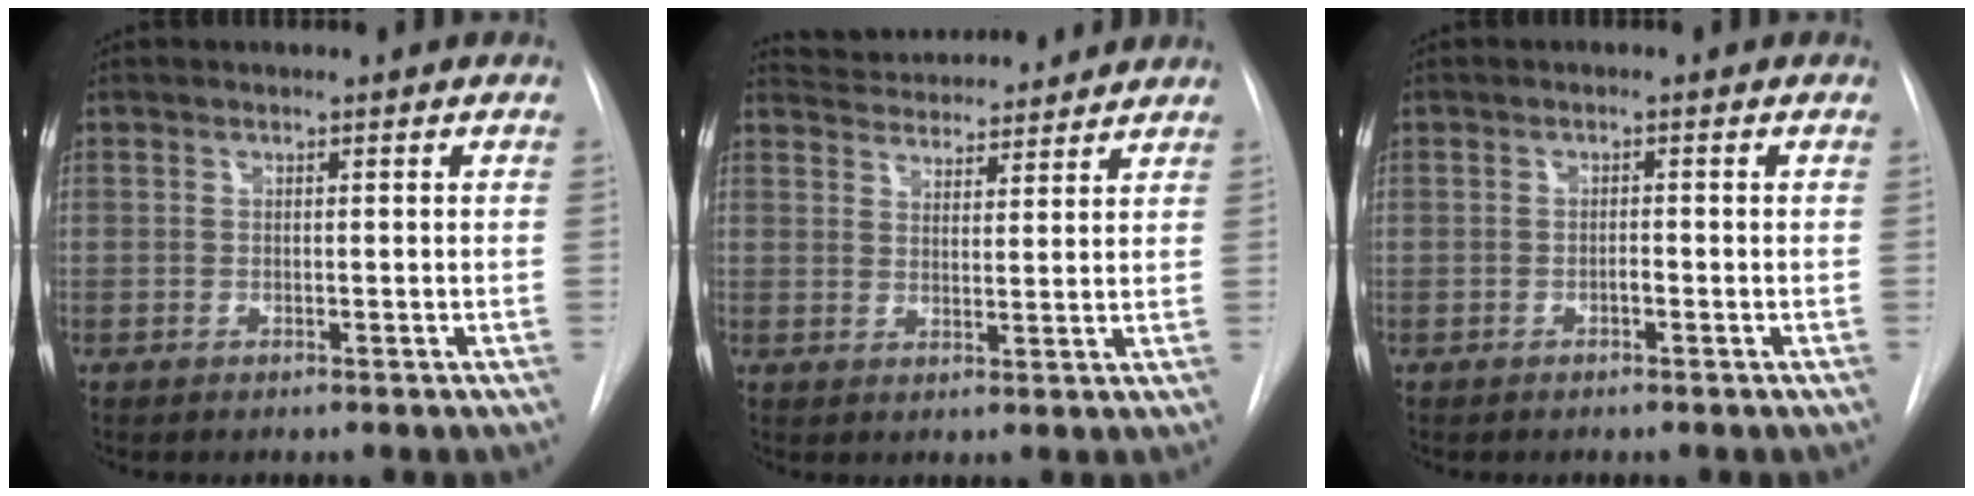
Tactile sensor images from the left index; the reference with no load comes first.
{"total": 11.6, "force": [11.1, 2.2, 2.6], "torque": [-0.038, 0.021, 0.158]}
{"total": 0.7, "force": [-0.4, 0.2, 0.6], "torque": [-0.008, 0.002, -0.009]}